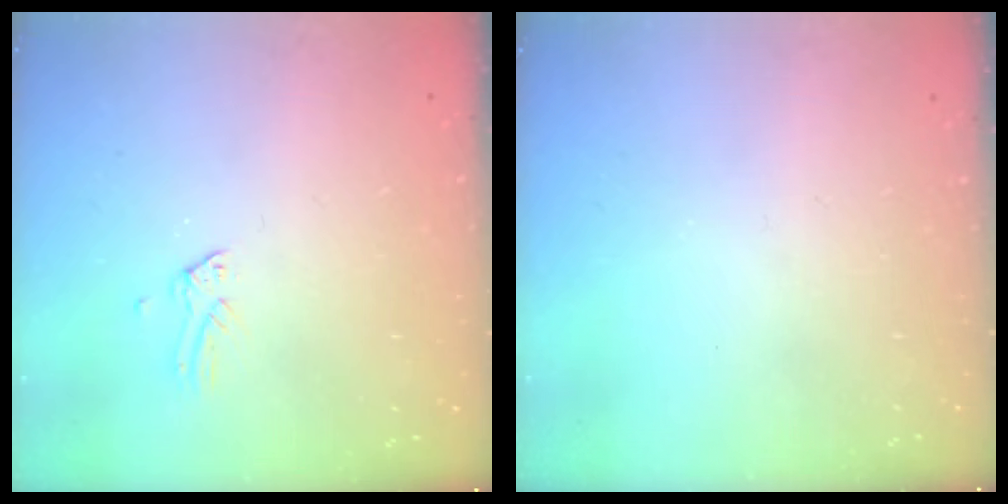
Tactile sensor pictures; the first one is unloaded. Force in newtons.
{"total": 0.0}